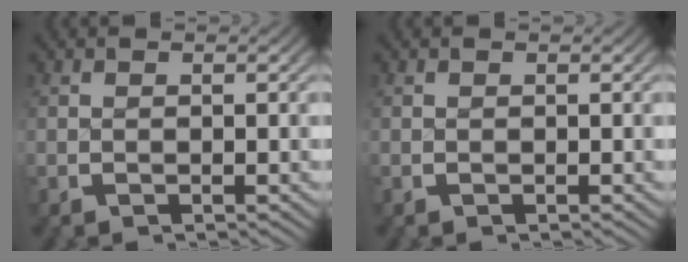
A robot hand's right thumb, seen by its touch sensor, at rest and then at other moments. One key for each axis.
{"total": 0.0}